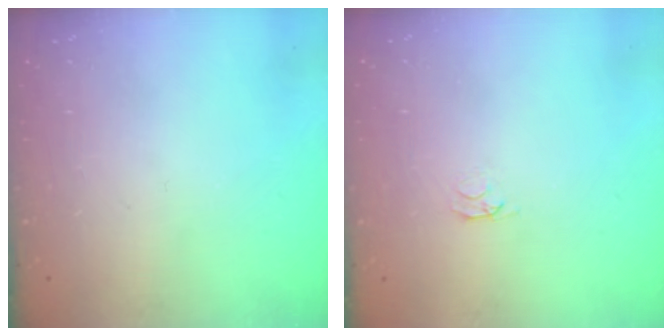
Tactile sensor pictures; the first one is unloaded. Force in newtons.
{"total": 2.1, "press": 2.0, "slide": 0.3}